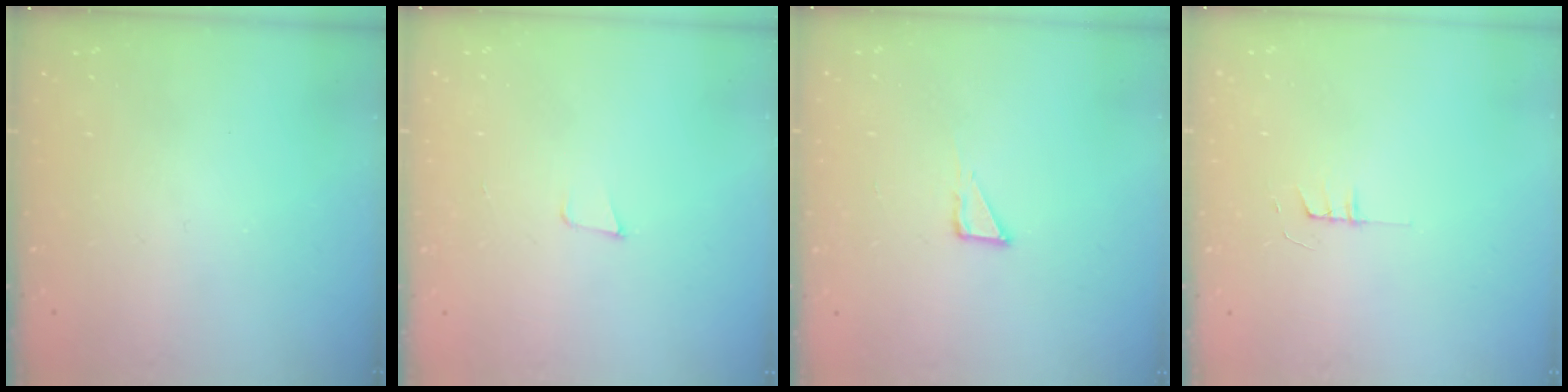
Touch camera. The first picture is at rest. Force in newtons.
{"total": 3.4, "press": 2.1, "slide": 2.7}
{"total": 3.4, "press": 3.4, "slide": 0.3}
{"total": 4.0, "press": 4.0, "slide": 0.4}